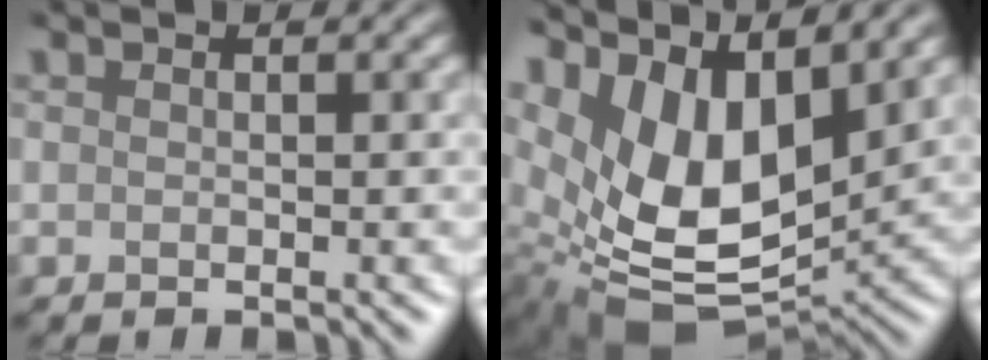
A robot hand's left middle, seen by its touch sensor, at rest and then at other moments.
{"total": 10.5, "force": [3.8, 5.6, 8.0], "torque": [-0.162, -0.013, 0.075]}